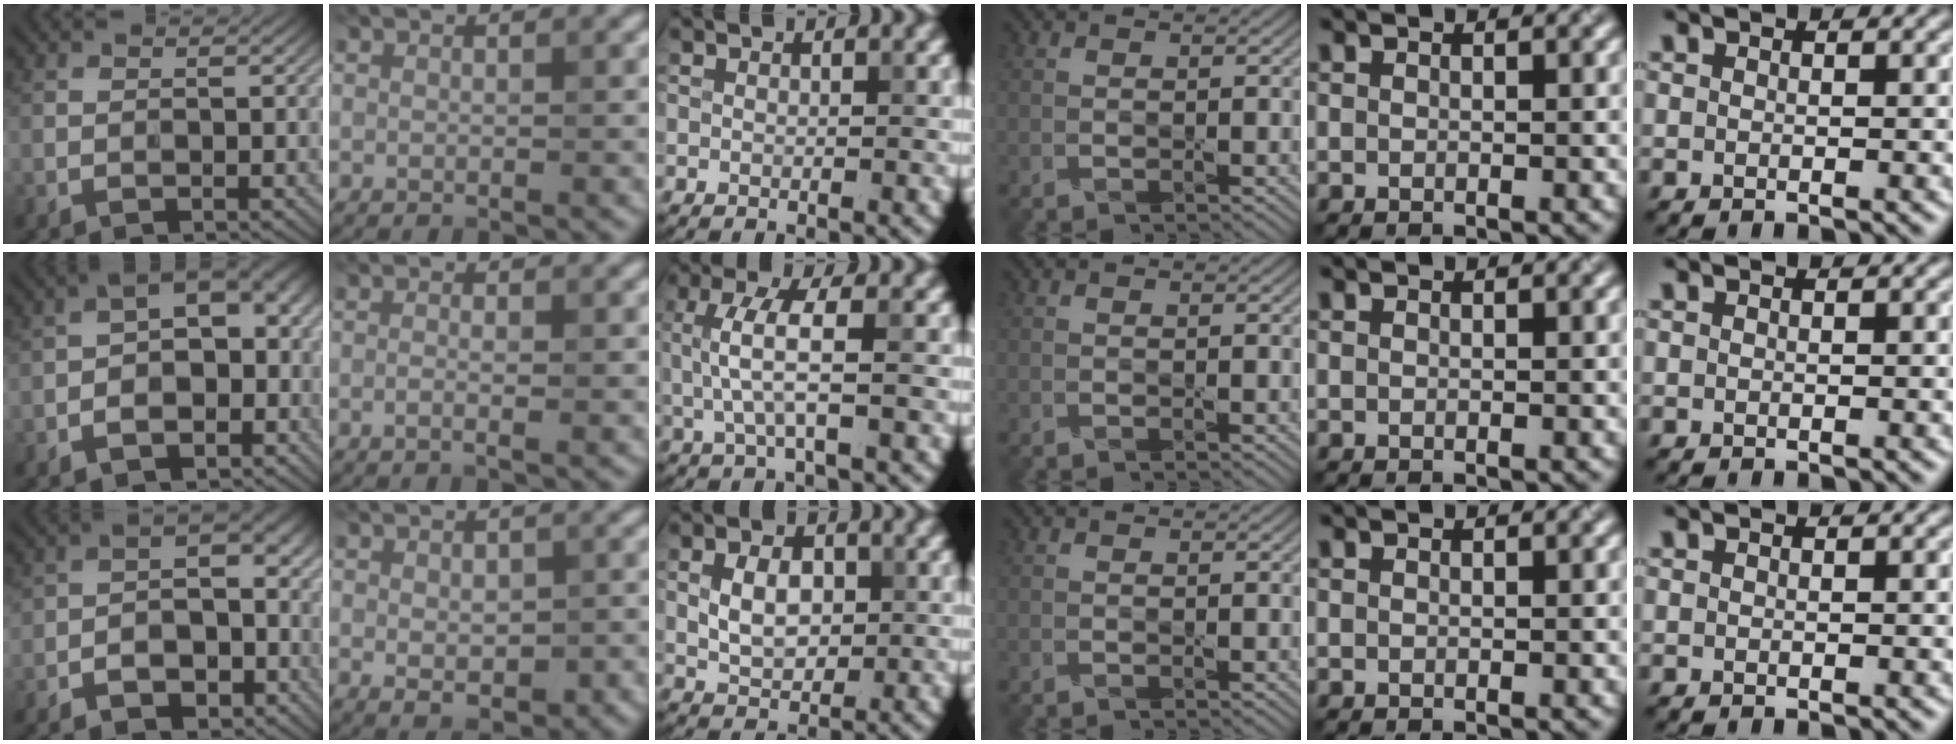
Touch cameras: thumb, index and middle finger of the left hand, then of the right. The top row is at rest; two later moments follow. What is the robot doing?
{"motion": "wipe", "object": "phone"}